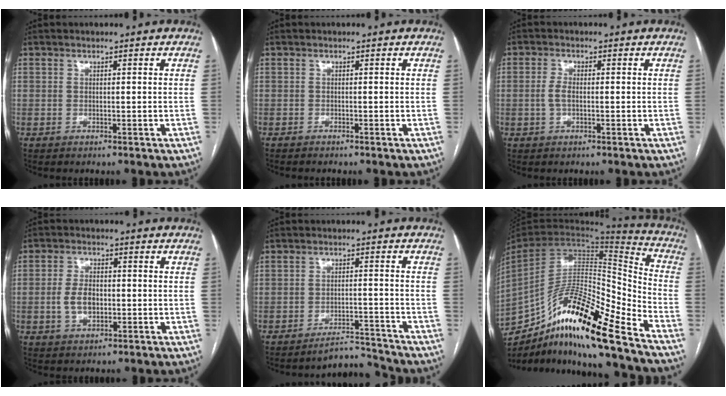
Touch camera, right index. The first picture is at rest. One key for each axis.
{"total": 1.0, "fx": -1.0, "fy": 0.1, "fz": 0.4, "tx": -0.007, "ty": -0.002, "tz": -0.013}
{"total": 2.5, "fx": -0.3, "fy": 1.1, "fz": 2.2, "tx": -0.052, "ty": 0.002, "tz": -0.006}
{"total": 5.1, "fx": -0.8, "fy": 3.0, "fz": 4.0, "tx": -0.084, "ty": 0.008, "tz": -0.011}
{"total": 4.2, "fx": -4.2, "fy": -0.3, "fz": -0.5, "tx": 0.015, "ty": 0.001, "tz": -0.064}
{"total": 24.7, "fx": -17.4, "fy": 2.6, "fz": 17.4, "tx": -0.306, "ty": -0.008, "tz": -0.312}